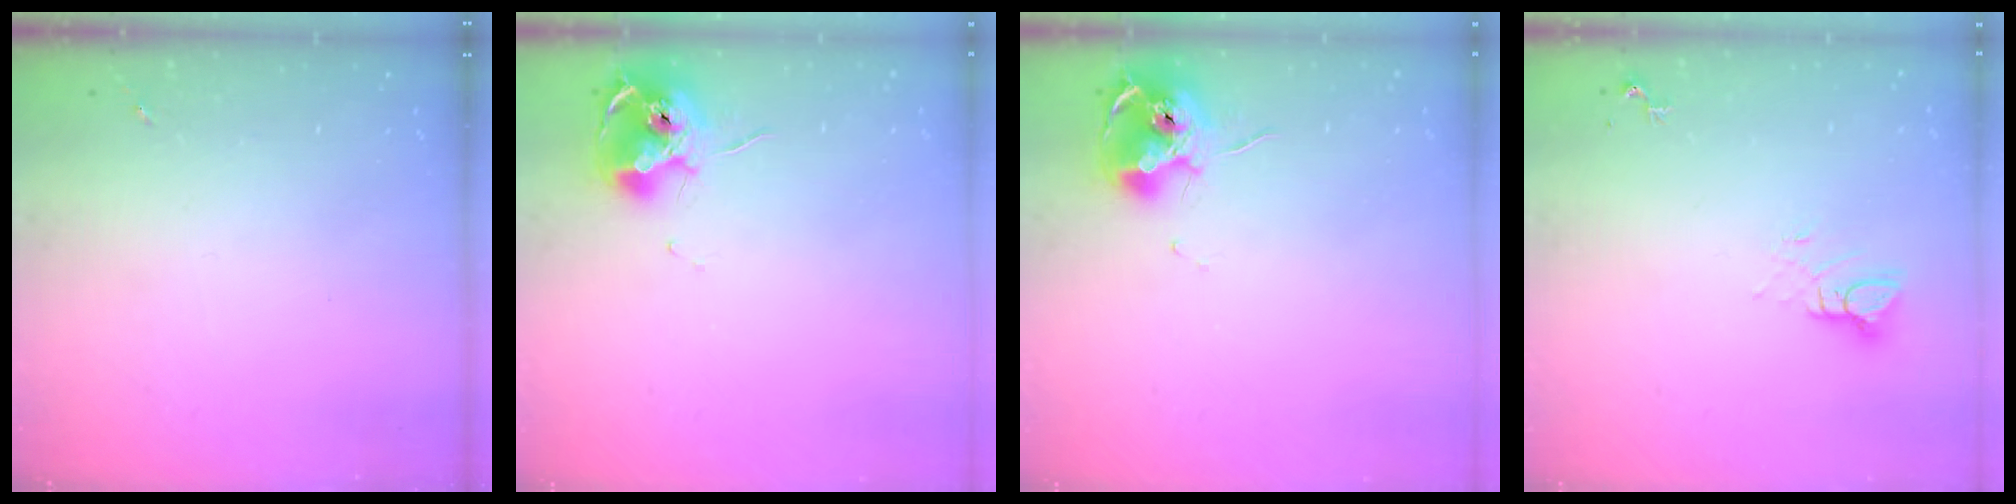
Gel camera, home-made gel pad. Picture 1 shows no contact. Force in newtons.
{"total": 11.9, "press": 11.8, "slide": 1.2}
{"total": 11.9, "press": 11.8, "slide": 1.2}
{"total": 5.6, "press": 5.6, "slide": 0.4}